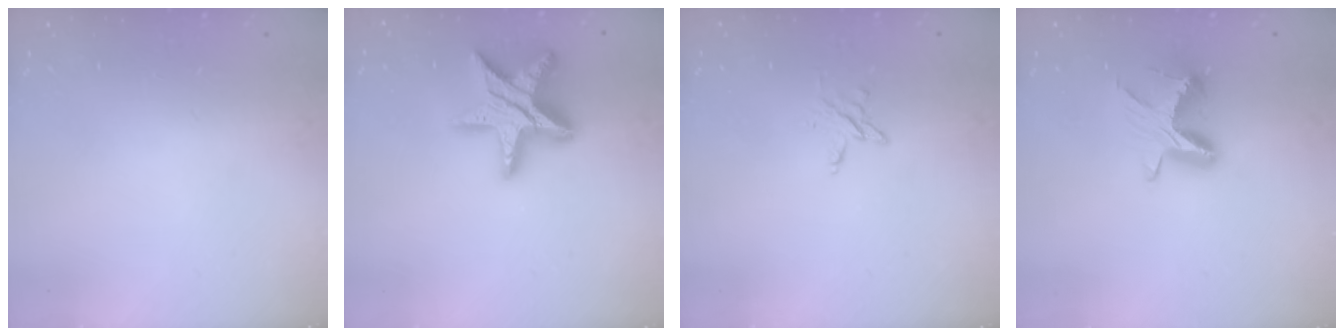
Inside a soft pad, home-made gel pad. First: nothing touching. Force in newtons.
{"total": 17.2, "press": 17.2, "slide": 1.1}
{"total": 3.3, "press": 3.3, "slide": 0.3}
{"total": 9.5, "press": 9.4, "slide": 0.5}